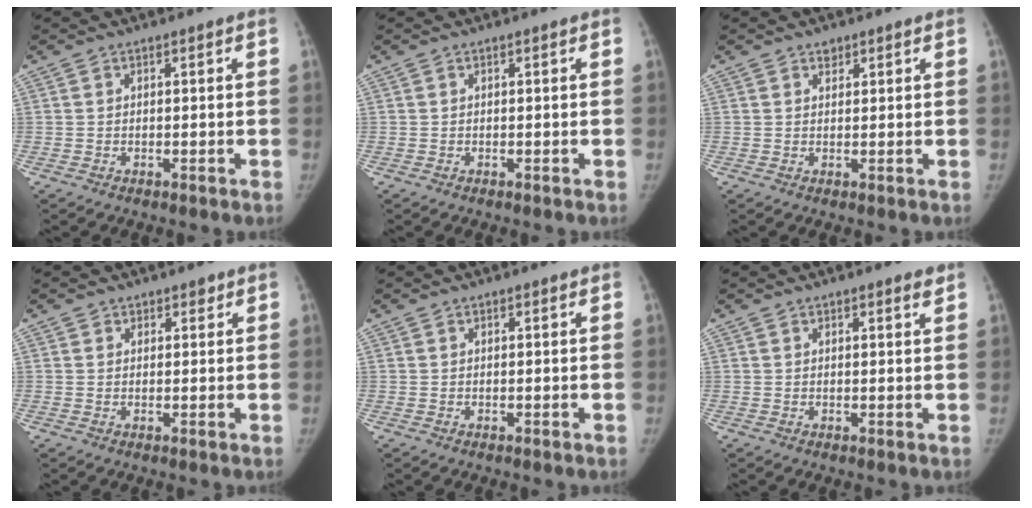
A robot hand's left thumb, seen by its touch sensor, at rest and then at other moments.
{"total": 0.0}
{"total": 1.5, "force": [1.0, 0.9, 0.5], "torque": [0.002, -0.006, 0.015]}
{"total": 1.9, "force": [1.4, 1.3, 0.3], "torque": [0.017, -0.007, 0.015]}
{"total": 0.7, "force": [0.5, 0.2, 0.4], "torque": [-0.003, -0.002, 0.008]}
{"total": 2.0, "force": [1.6, 0.5, 1.2], "torque": [-0.010, -0.008, 0.020]}